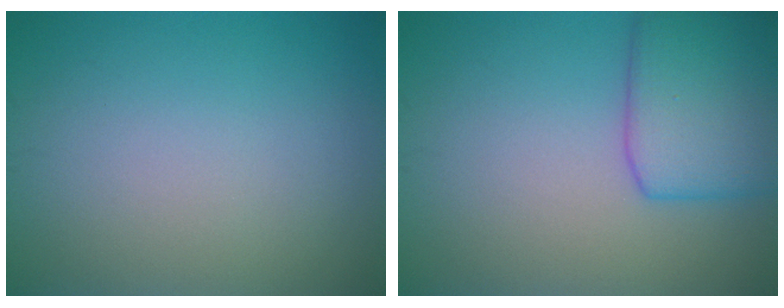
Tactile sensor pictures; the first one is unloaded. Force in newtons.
{"total": 6.1, "press": 6.1, "slide": 0.4}